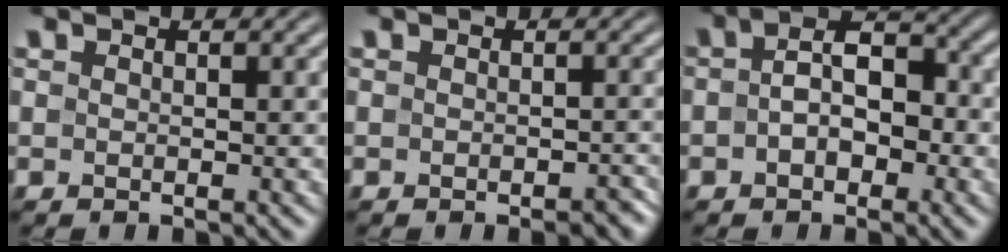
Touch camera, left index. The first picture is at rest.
{"total": 1.5, "force": [-0.9, 0.6, 1.0], "torque": [-0.013, -0.002, -0.008]}
{"total": 4.9, "force": [-0.4, 3.0, 3.8], "torque": [-0.052, 0.010, -0.015]}